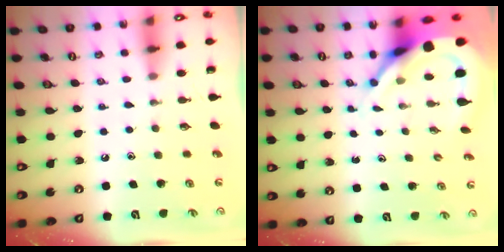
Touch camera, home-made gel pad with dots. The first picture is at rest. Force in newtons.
{"total": 8.9, "press": 8.8, "slide": 1.1}